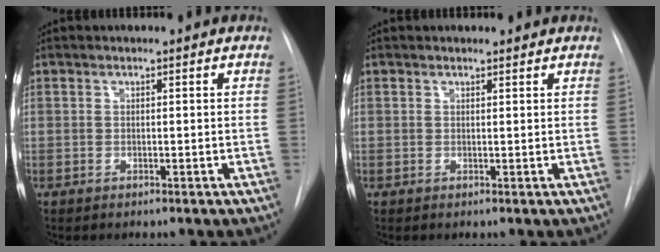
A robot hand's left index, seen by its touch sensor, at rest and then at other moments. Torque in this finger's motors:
{"motor_torque": [0.46, -0.49, -0.03, 0.00]}